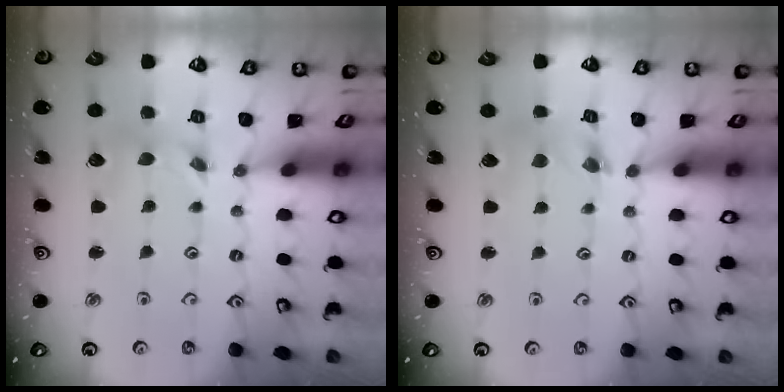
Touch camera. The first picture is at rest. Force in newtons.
{"total": 2.1, "press": 2.1, "slide": 0.4}